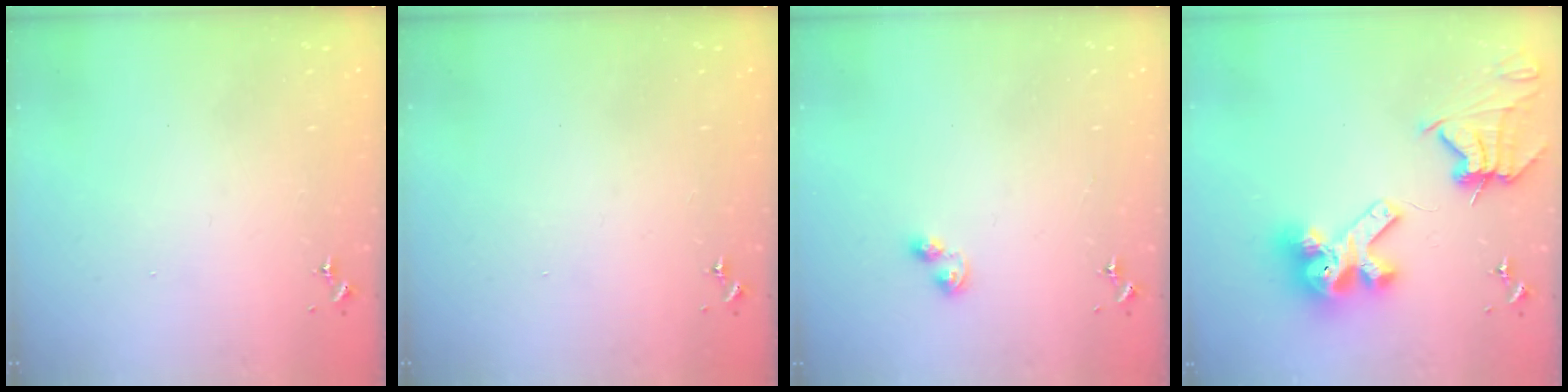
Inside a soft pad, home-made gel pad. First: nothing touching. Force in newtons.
{"total": 0.0}
{"total": 4.1, "press": 4.1, "slide": 0.5}
{"total": 15.3, "press": 15.2, "slide": 0.8}